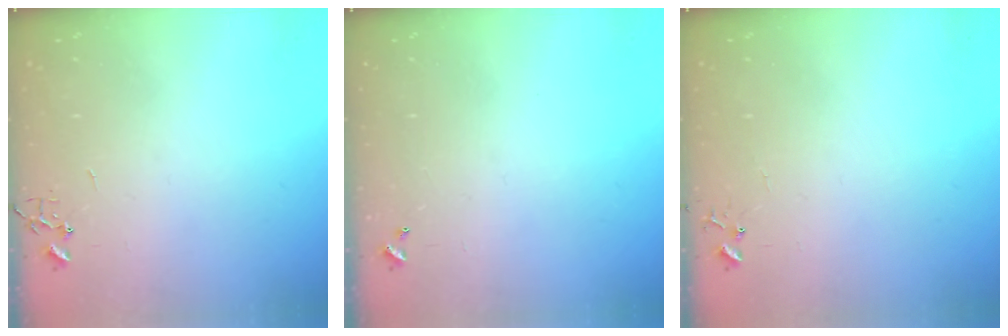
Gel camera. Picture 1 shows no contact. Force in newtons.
{"total": 0.0}
{"total": 5.6, "press": 5.6, "slide": 0.4}